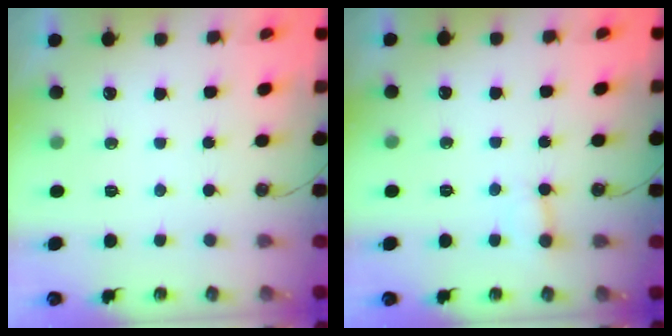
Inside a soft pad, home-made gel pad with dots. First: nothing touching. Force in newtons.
{"total": 5.6, "press": 5.6, "slide": 0.5}